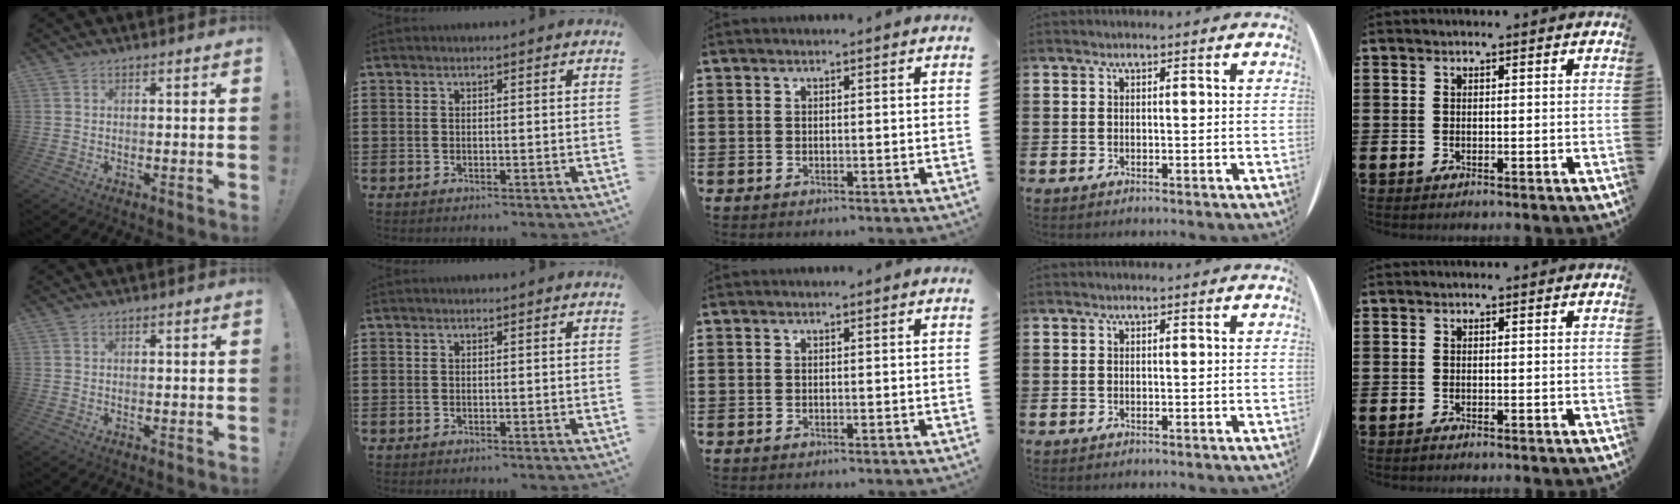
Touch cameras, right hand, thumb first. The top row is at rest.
{}